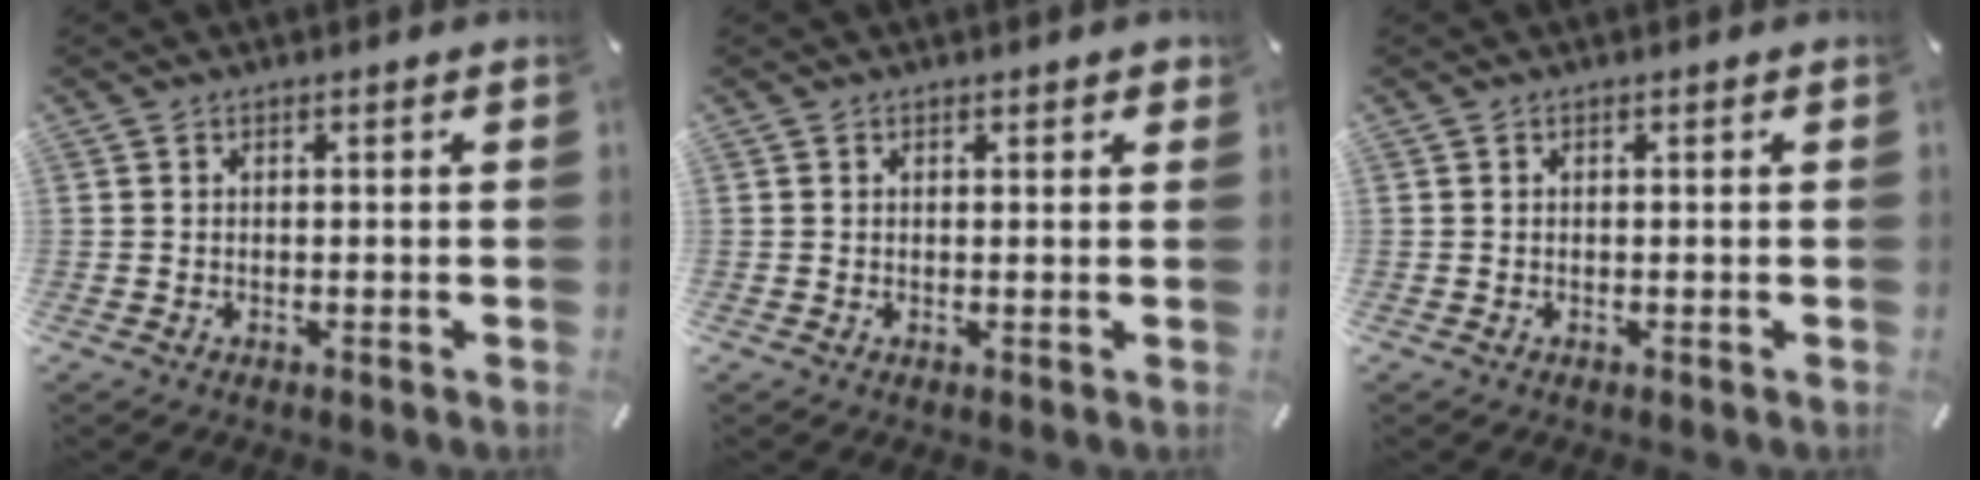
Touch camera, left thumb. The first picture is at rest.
{"total": 0.8, "force": [0.6, 0.5, 0.4], "torque": [0.001, -0.002, 0.009]}
{"total": 0.0}